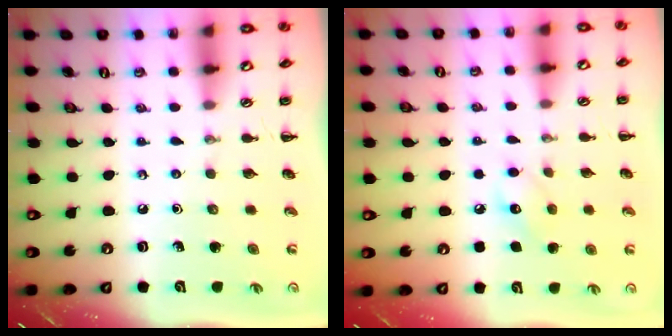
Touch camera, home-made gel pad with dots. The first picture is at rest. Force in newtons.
{"total": 7.9, "press": 7.7, "slide": 1.5}